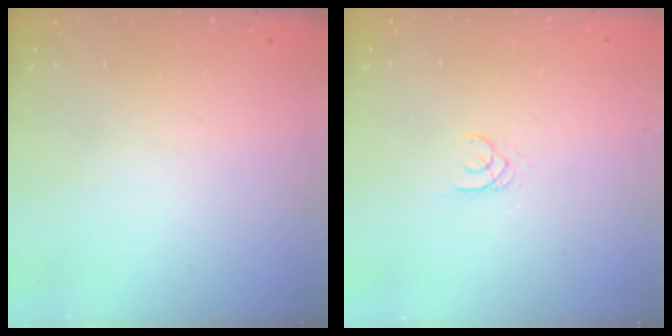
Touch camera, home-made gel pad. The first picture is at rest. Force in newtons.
{"total": 1.7, "press": 1.7, "slide": 0.2}